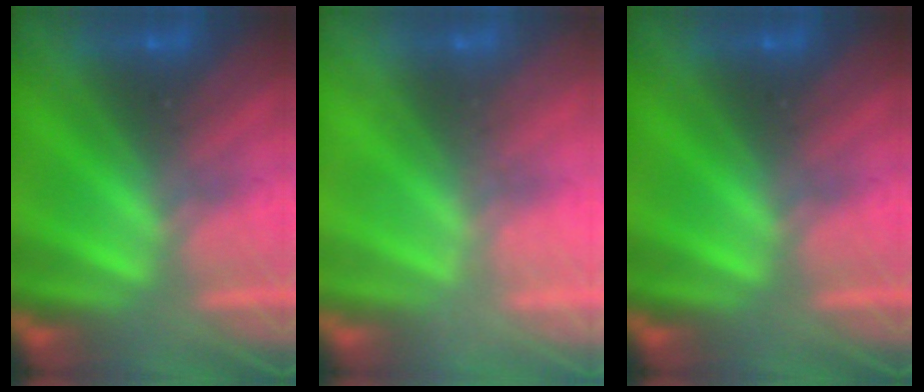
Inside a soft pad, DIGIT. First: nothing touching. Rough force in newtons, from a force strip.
{"total": 2.0}
{"total": 0.0}